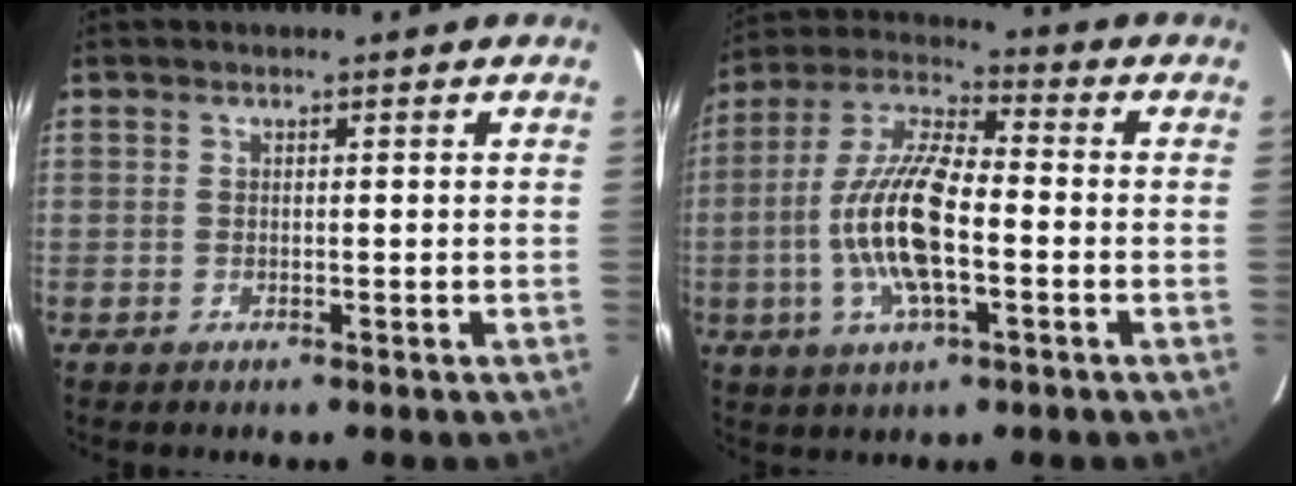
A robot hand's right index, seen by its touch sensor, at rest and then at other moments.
{"total": 14.6, "force": [-3.0, 4.9, 13.4], "torque": [-0.277, 0.001, -0.063]}